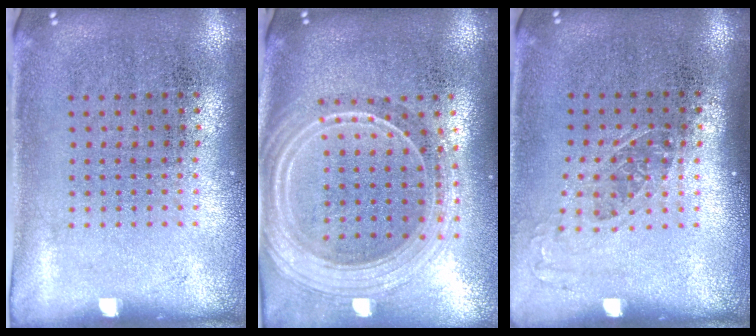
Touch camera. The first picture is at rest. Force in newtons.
{"total": 2.6, "press": 2.2, "slide": 1.4}
{"total": 1.2, "press": 0.9, "slide": 0.7}